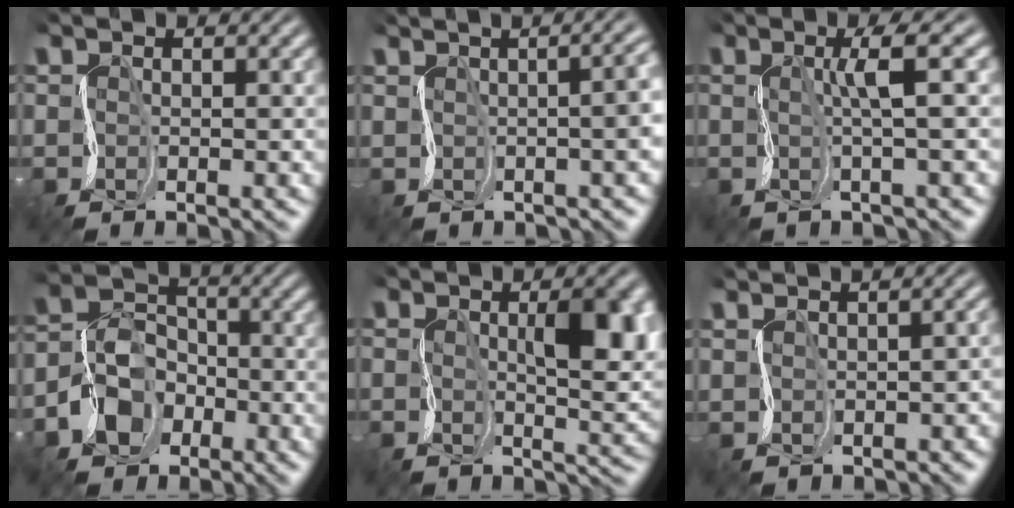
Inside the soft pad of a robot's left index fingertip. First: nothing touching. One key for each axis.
{"total": 7.8, "fx": 0.9, "fy": 3.8, "fz": 6.7, "tx": -0.021, "ty": 0.029, "tz": -0.002}
{"total": 2.5, "fx": 1.0, "fy": -0.2, "fz": 2.3, "tx": -0.041, "ty": 0.015, "tz": 0.011}
{"total": 4.1, "fx": -2.2, "fy": 3.4, "fz": 0.8, "tx": -0.025, "ty": 0.017, "tz": -0.054}
{"total": 5.5, "fx": 1.2, "fy": 2.0, "fz": 5.0, "tx": -0.086, "ty": 0.008, "tz": 0.019}
{"total": 2.4, "fx": -0.6, "fy": 1.5, "fz": 1.7, "tx": 0.007, "ty": 0.018, "tz": -0.009}